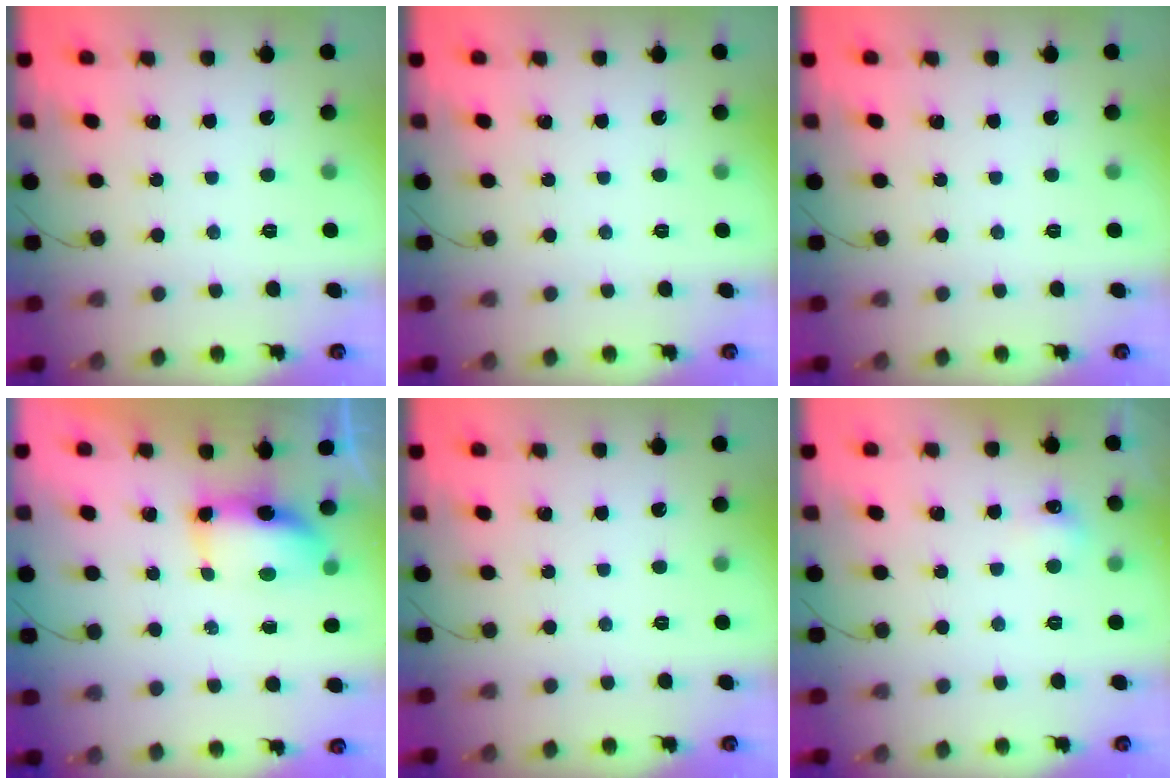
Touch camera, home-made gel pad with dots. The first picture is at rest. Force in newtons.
{"total": 0.0}
{"total": 0.0}
{"total": 7.0, "press": 7.0, "slide": 0.5}
{"total": 0.0}
{"total": 5.1, "press": 5.0, "slide": 1.3}